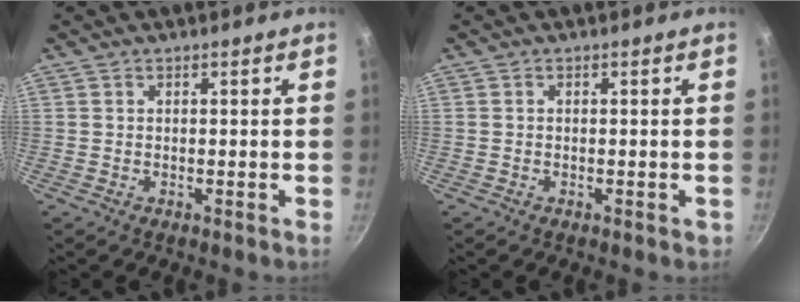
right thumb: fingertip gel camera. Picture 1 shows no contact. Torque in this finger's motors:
{"motor_torque": [-0.48, 0.31, -0.54, 0.22, 0.00]}